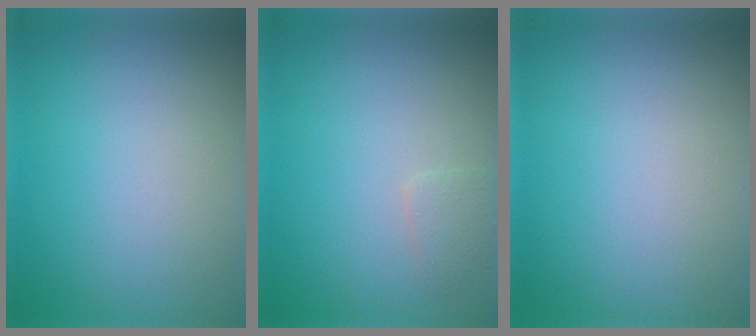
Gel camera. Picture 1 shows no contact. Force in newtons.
{"total": 1.0, "press": 1.0, "slide": 0.0}
{"total": 0.0}